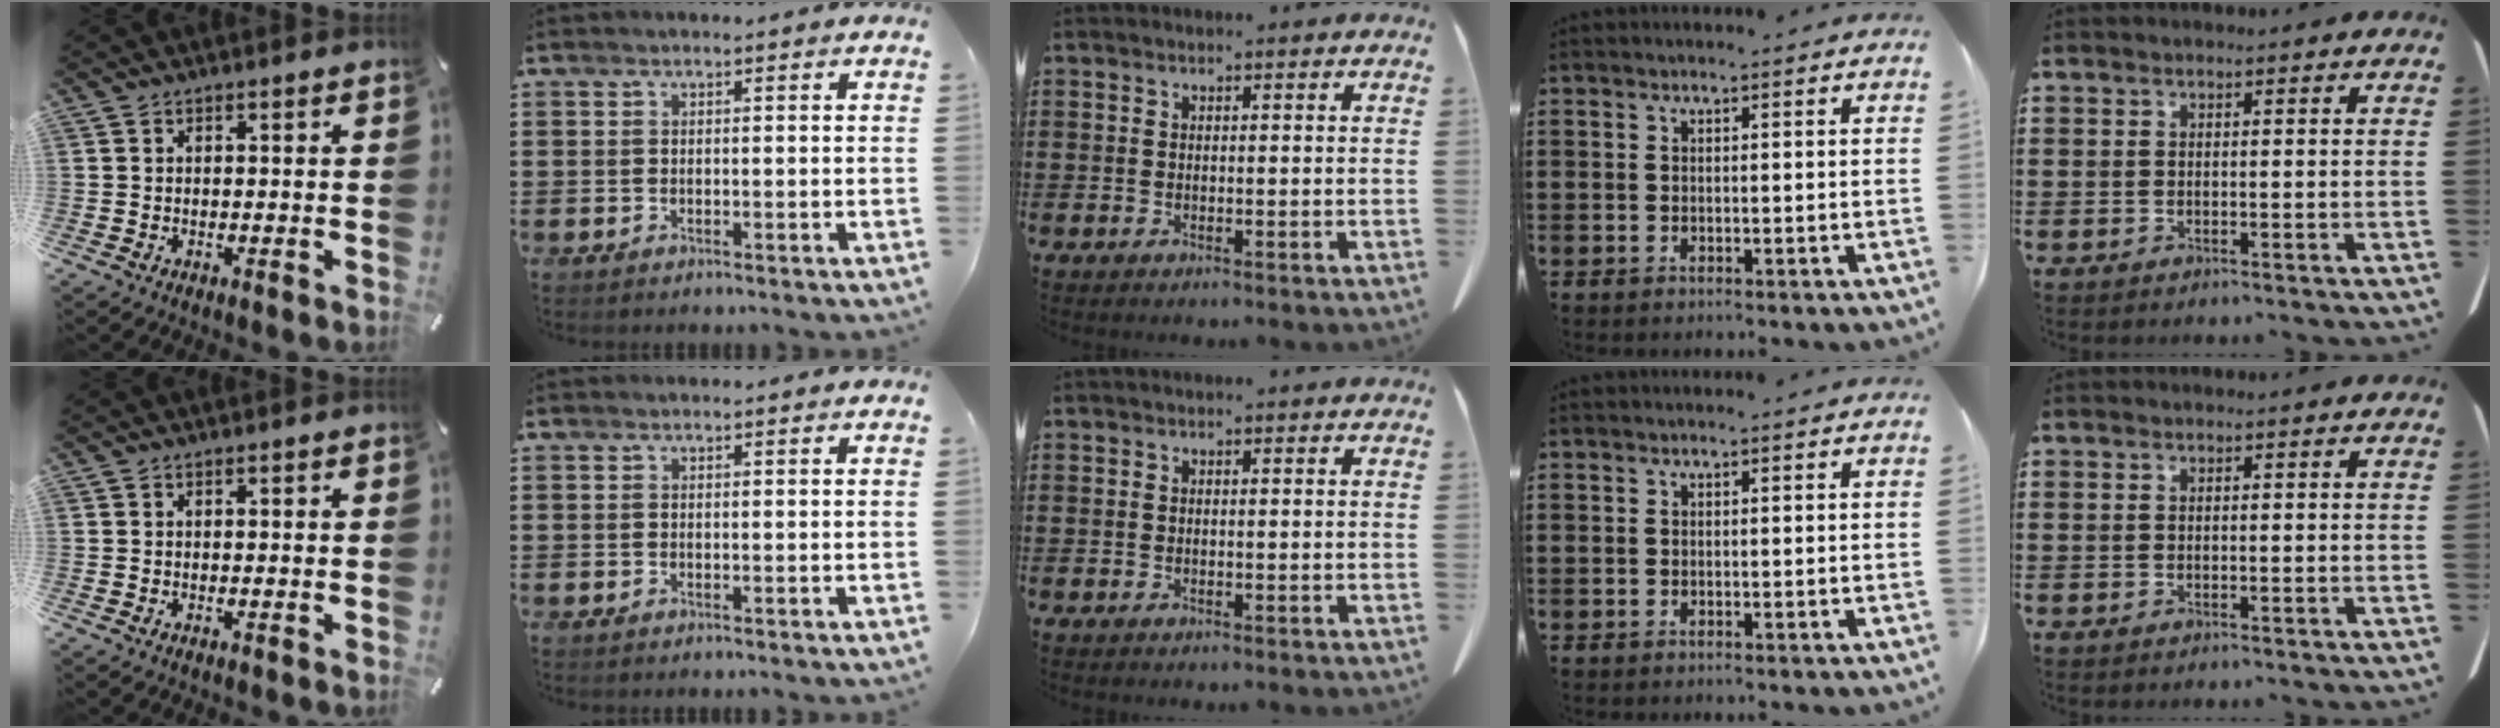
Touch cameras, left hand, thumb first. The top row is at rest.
{}